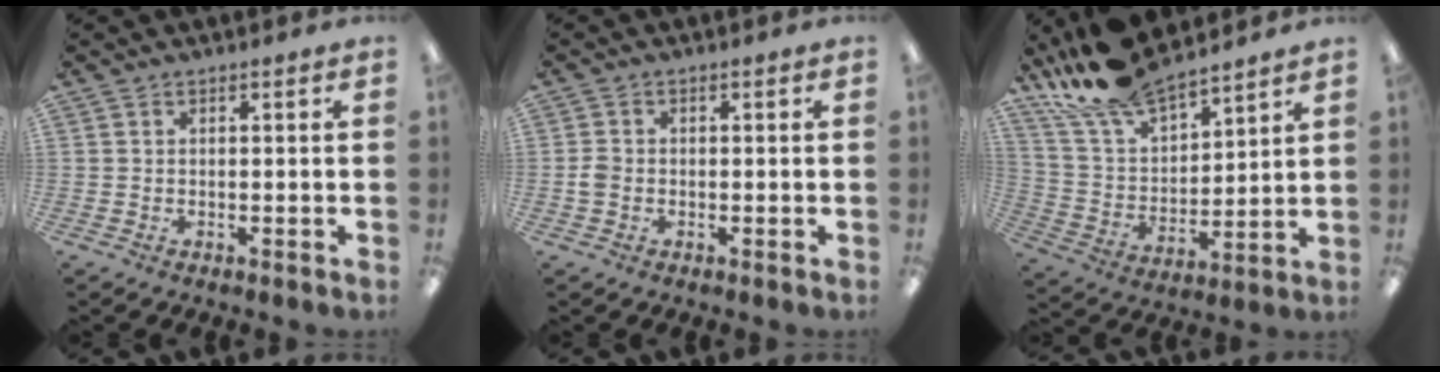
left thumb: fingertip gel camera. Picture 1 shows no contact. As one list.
[{"total": 2.2, "force": [-0.5, 1.7, 1.3], "torque": [-0.022, 0.003, -0.009]}, {"total": 16.7, "force": [14.6, 4.8, 6.4], "torque": [-0.149, -0.091, 0.268]}]